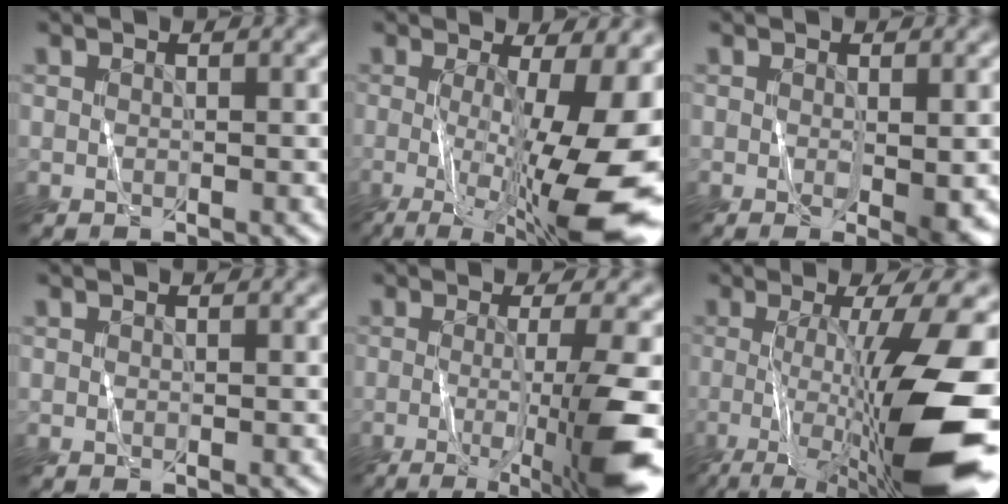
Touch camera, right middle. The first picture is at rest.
{"total": 14.0, "force": [-2.0, 3.7, 13.3], "torque": [-0.190, -0.018, -0.022]}
{"total": 2.7, "force": [-0.5, 0.2, 2.6], "torque": [-0.042, -0.010, -0.003]}
{"total": 0.0}
{"total": 8.9, "force": [-2.4, 1.4, 8.5], "torque": [-0.123, -0.009, -0.038]}
{"total": 12.0, "force": [-2.3, 2.5, 11.6], "torque": [-0.191, -0.018, -0.034]}